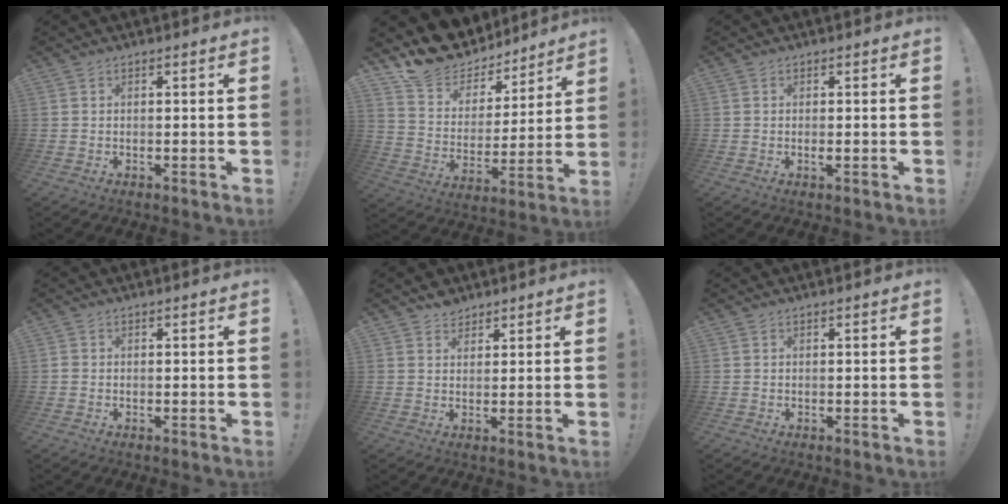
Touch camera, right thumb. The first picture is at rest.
{"total": 14.6, "force": [12.7, 6.8, 2.4], "torque": [-0.054, -0.109, 0.235]}
{"total": 0.9, "force": [-0.2, 0.0, 0.9], "torque": [-0.016, -0.002, -0.004]}
{"total": 0.8, "force": [-0.3, 0.6, 0.2], "torque": [-0.006, 0.004, -0.005]}
{"total": 3.1, "force": [2.6, 1.7, 0.1], "torque": [0.005, -0.015, 0.048]}
{"total": 0.0}